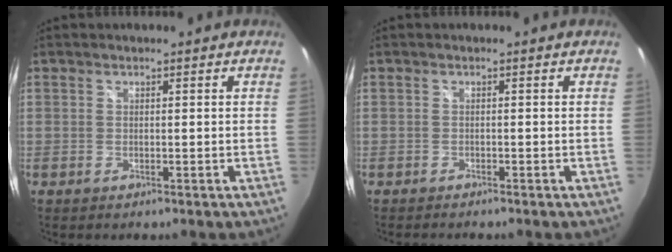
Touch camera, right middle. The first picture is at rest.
{"total": 1.2, "force": [-1.2, 0.2, 0.4], "torque": [-0.010, -0.010, -0.020]}